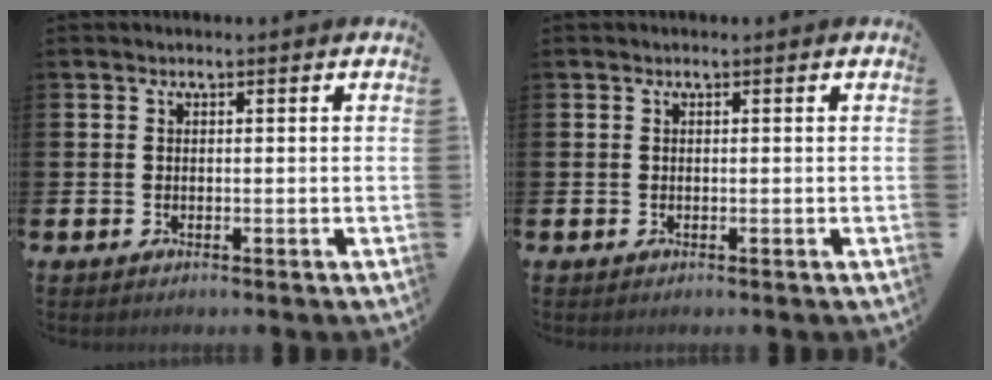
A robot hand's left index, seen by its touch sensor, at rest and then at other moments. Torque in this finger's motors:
{"motor_torque": [0.02, 0.10, -0.01, -0.01]}